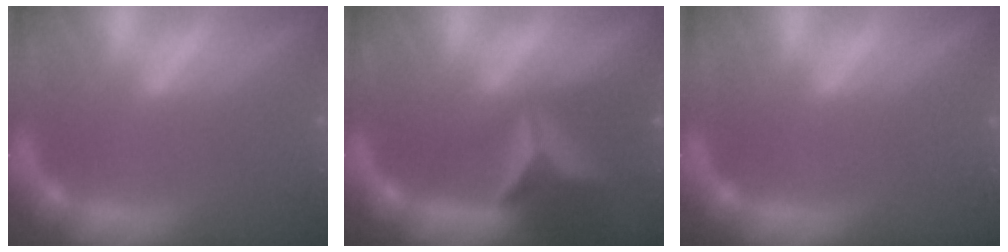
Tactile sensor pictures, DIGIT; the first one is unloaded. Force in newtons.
{"total": 7.4}
{"total": 0.0}